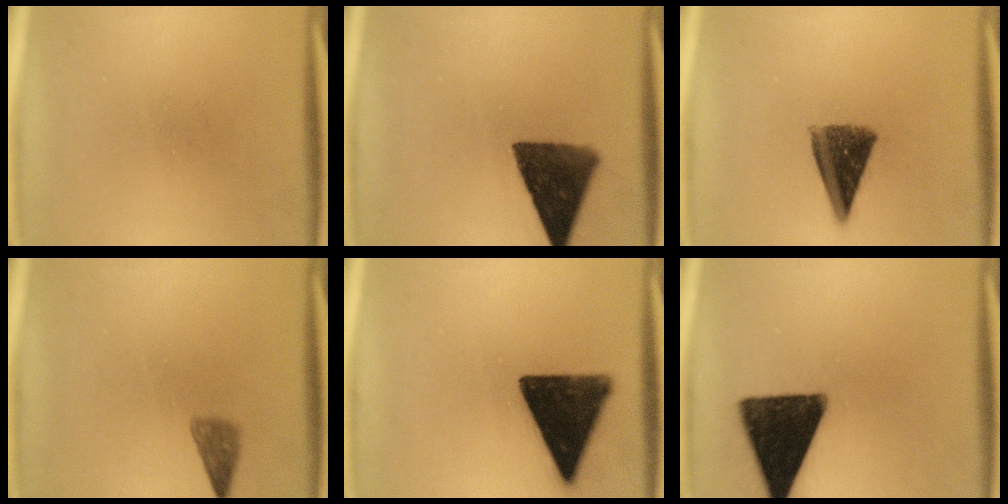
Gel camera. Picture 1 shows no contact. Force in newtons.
{"total": 11.9}
{"total": 9.5}
{"total": 2.1}
{"total": 15.5}
{"total": 16.8}